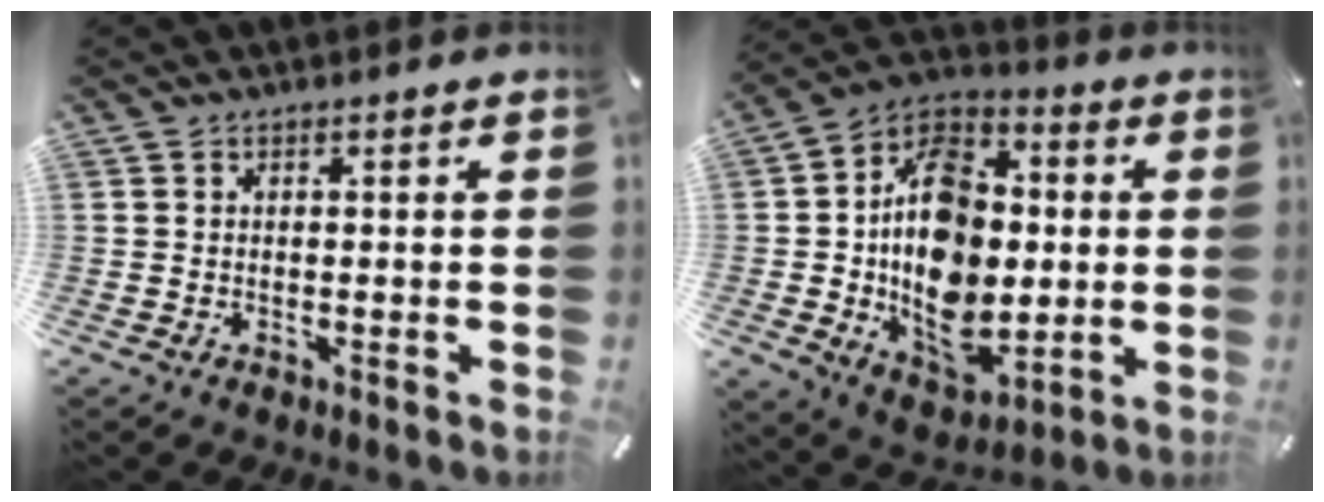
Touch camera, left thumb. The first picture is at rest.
{"total": 20.6, "force": [-1.2, 15.3, 13.8], "torque": [-0.232, -0.004, -0.019]}